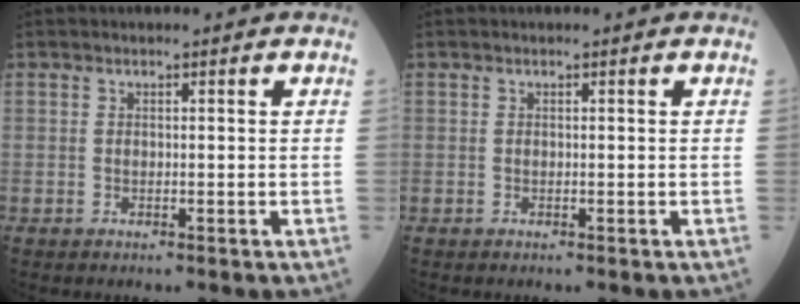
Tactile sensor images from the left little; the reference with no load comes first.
{"total": 0.0}